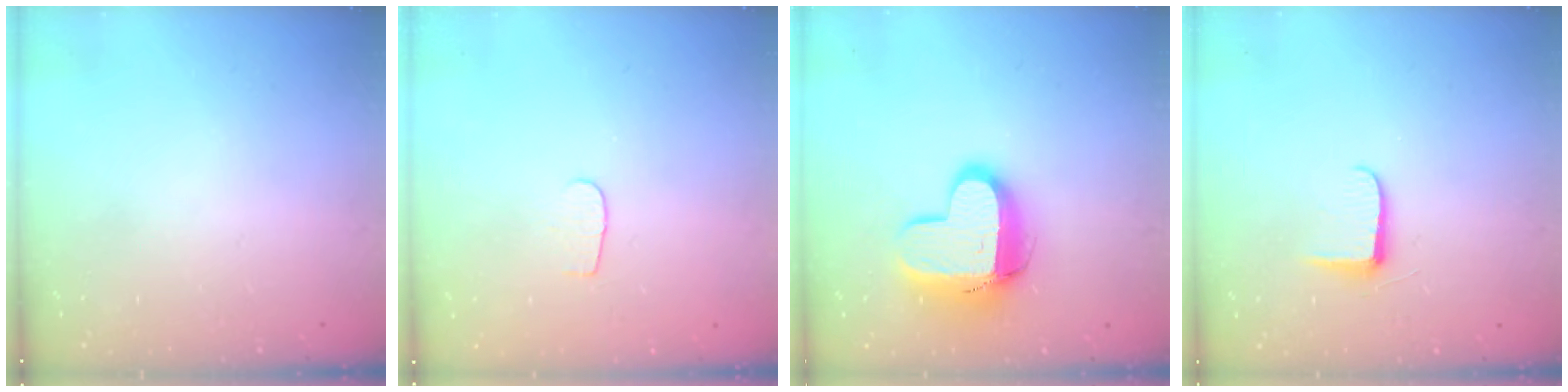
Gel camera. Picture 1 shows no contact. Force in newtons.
{"total": 3.2, "press": 3.2, "slide": 0.3}
{"total": 13.0, "press": 13.0, "slide": 1.2}
{"total": 5.6, "press": 5.6, "slide": 0.7}